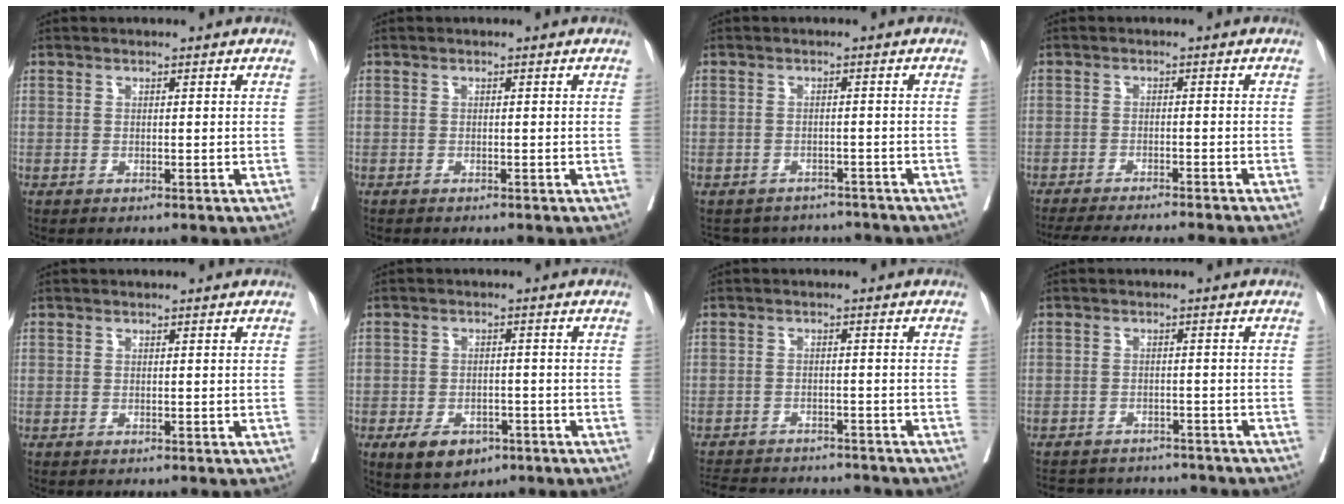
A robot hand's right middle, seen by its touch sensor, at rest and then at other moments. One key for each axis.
{"total": 0.7, "fx": -0.6, "fy": 0.1, "fz": 0.1, "tx": -0.004, "ty": -0.001, "tz": -0.013}
{"total": 7.3, "fx": -6.8, "fy": 2.5, "fz": 0.0, "tx": 0.006, "ty": 0.018, "tz": -0.081}
{"total": 14.4, "fx": -13.1, "fy": 0.2, "fz": 6.0, "tx": -0.079, "ty": -0.028, "tz": -0.180}
{"total": 0.0}
{"total": 6.6, "fx": -3.8, "fy": 4.0, "fz": 3.6, "tx": -0.056, "ty": 0.001, "tz": -0.053}
{"total": 14.0, "fx": -12.8, "fy": 3.6, "fz": 4.3, "tx": -0.095, "ty": -0.001, "tz": -0.171}
{"total": 13.6, "fx": -12.3, "fy": 4.4, "fz": 3.8, "tx": -0.075, "ty": 0.008, "tz": -0.149}